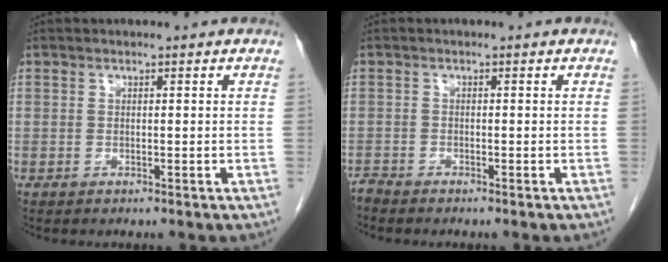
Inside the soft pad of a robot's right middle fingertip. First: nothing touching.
{"total": 1.0, "force": [-1.0, -0.1, -0.1], "torque": [-0.001, -0.005, -0.021]}